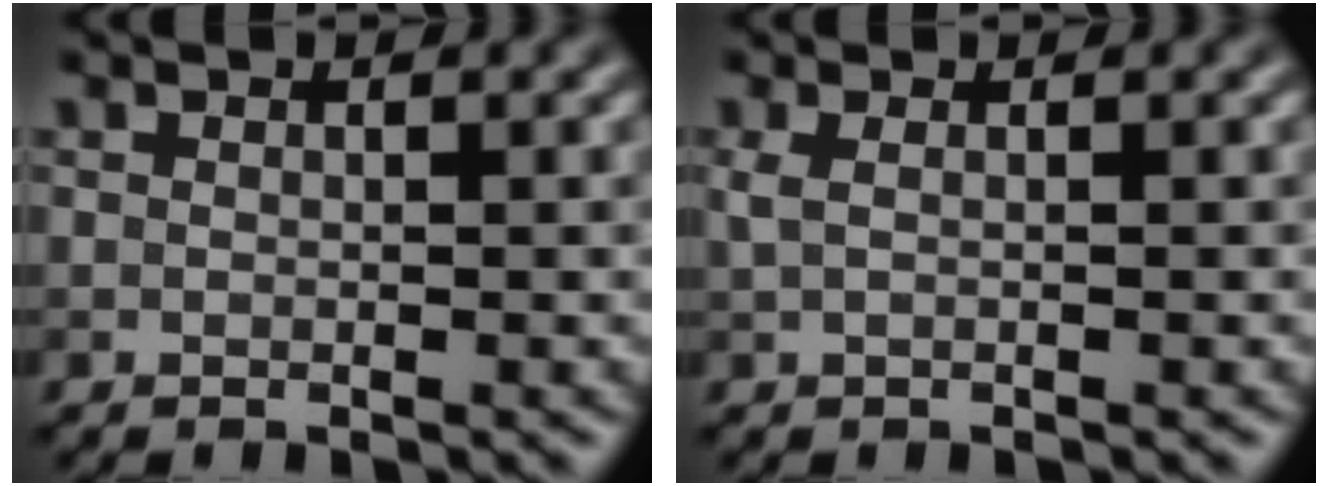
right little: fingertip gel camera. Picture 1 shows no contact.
{"total": 1.1, "force": [0.3, 0.3, 1.1], "torque": [-0.021, 0.002, 0.004]}